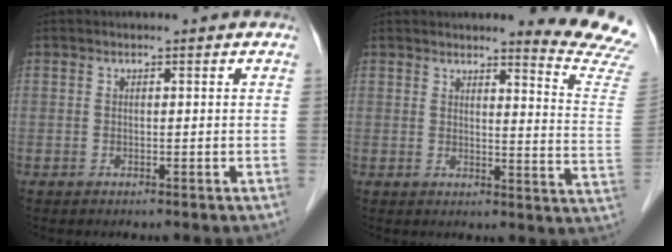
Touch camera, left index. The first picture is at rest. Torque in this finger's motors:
{"motor_torque": [0.63, -1.15, 0.41, 0.07]}